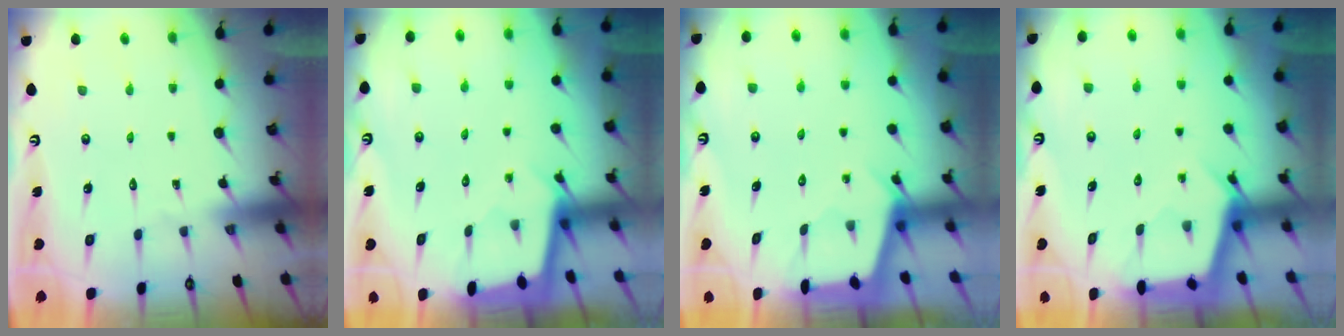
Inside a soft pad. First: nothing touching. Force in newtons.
{"total": 1.7, "press": 1.7, "slide": 0.2}
{"total": 2.6, "press": 2.5, "slide": 0.3}
{"total": 3.0, "press": 2.9, "slide": 0.3}